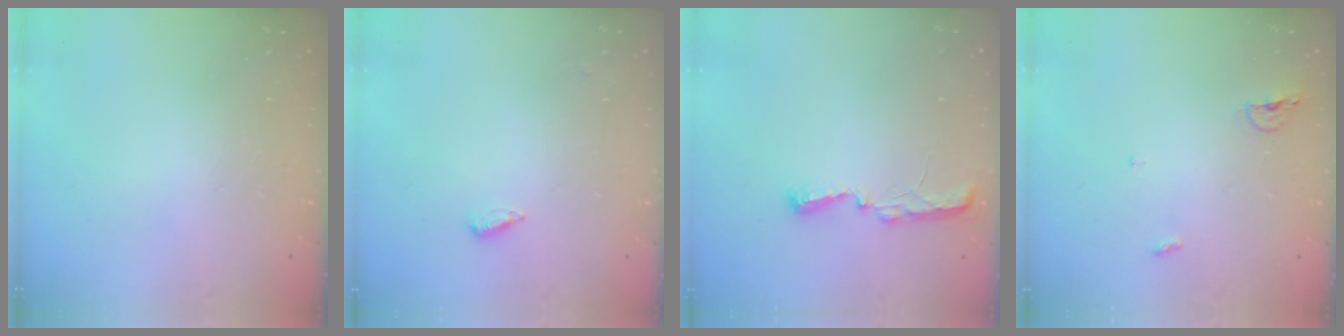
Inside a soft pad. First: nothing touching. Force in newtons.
{"total": 2.2, "press": 2.2, "slide": 0.5}
{"total": 5.4, "press": 5.3, "slide": 0.7}
{"total": 3.9, "press": 3.8, "slide": 0.8}